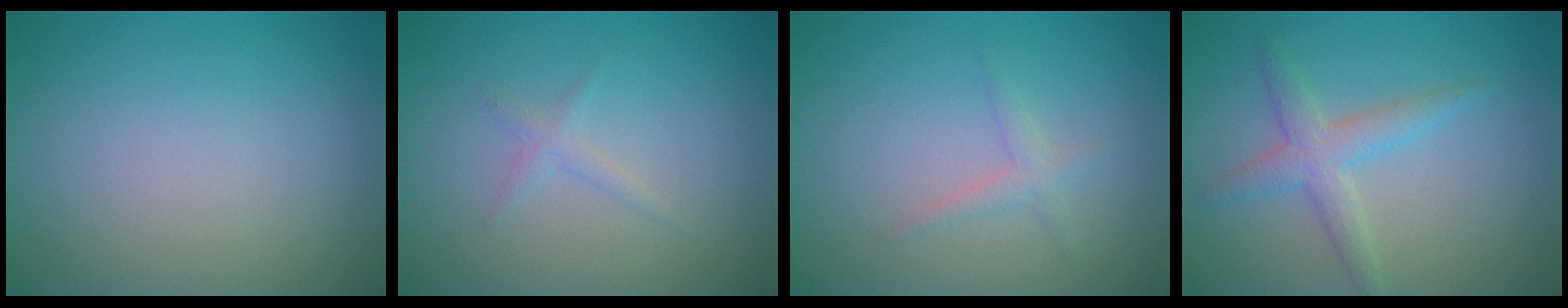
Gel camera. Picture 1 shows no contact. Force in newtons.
{"total": 1.0, "press": 1.0, "slide": 0.1}
{"total": 1.3, "press": 1.3, "slide": 0.1}
{"total": 2.9, "press": 2.9, "slide": 0.3}